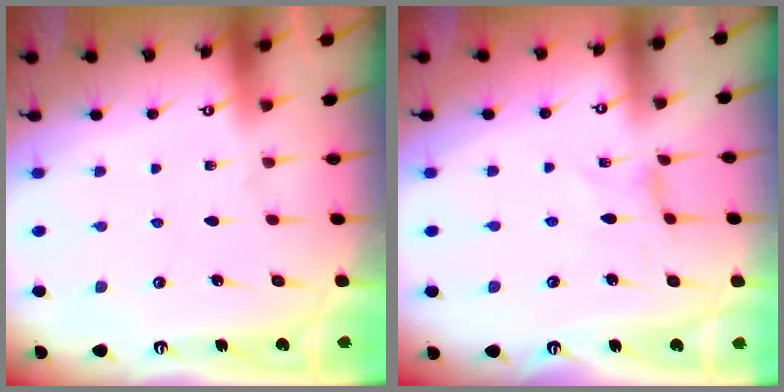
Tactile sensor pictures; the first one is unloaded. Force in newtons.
{"total": 0.0}